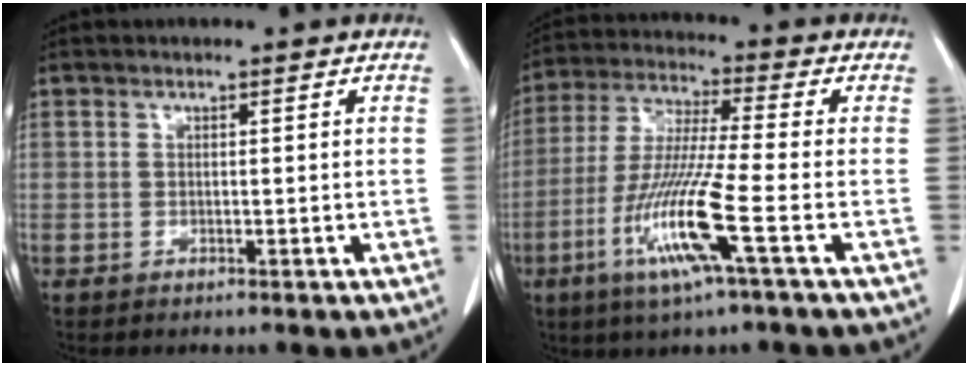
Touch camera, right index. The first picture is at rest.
{"total": 12.8, "force": [-4.9, -0.8, 11.7], "torque": [-0.240, -0.022, -0.101]}